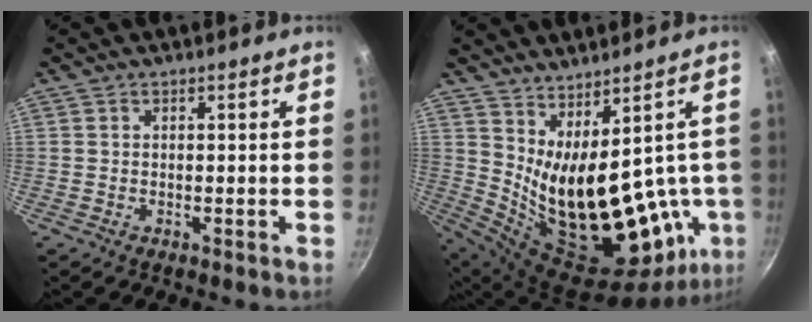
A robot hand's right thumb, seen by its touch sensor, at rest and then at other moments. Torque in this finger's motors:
{"motor_torque": [0.31, 4.70, 2.25, 0.52, 0.24]}